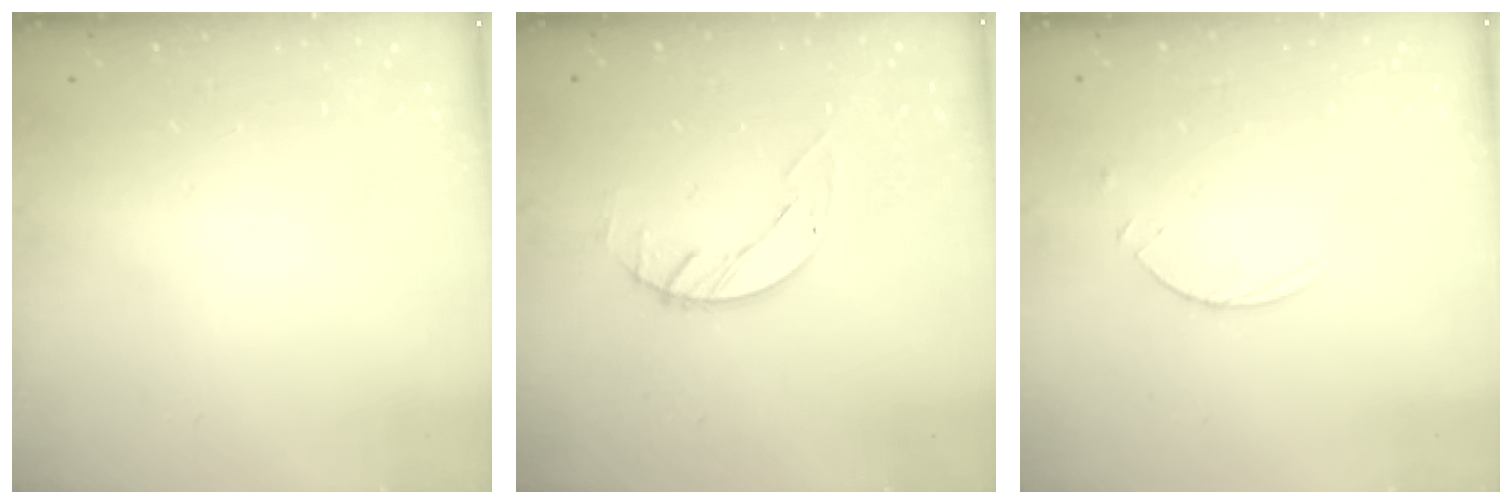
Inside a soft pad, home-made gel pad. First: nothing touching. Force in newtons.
{"total": 2.6, "press": 2.6, "slide": 0.3}
{"total": 3.6, "press": 3.6, "slide": 0.5}